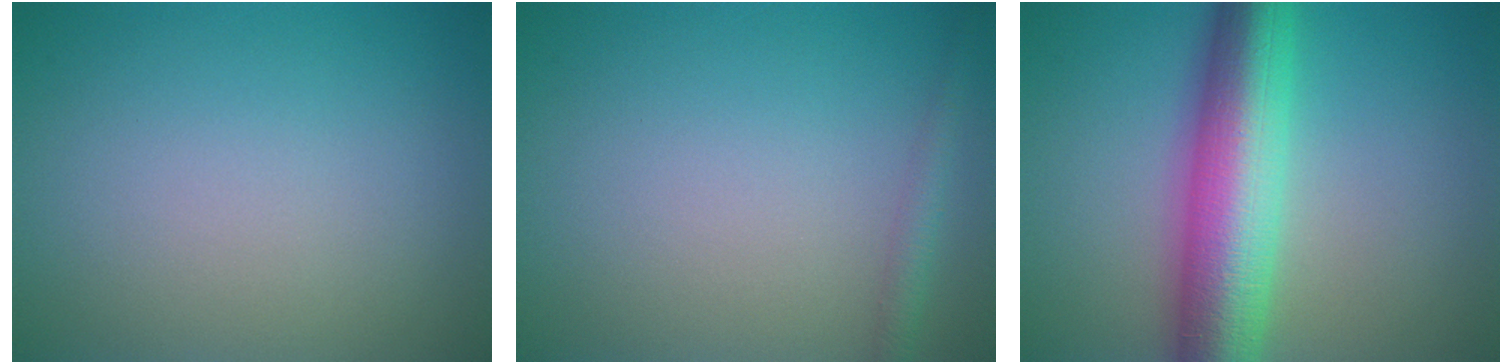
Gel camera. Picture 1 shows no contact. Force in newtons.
{"total": 1.5, "press": 1.5, "slide": 0.1}
{"total": 9.9, "press": 9.9, "slide": 0.0}